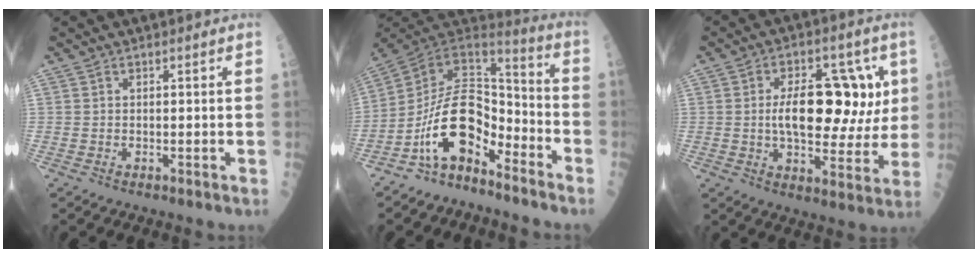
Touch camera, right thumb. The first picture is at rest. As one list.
[{"total": 15.5, "force": [-8.1, 8.2, 10.5], "torque": [-0.159, 0.100, -0.147]}, {"total": 16.2, "force": [2.3, 8.6, 13.5], "torque": [-0.151, 0.005, 0.038]}]